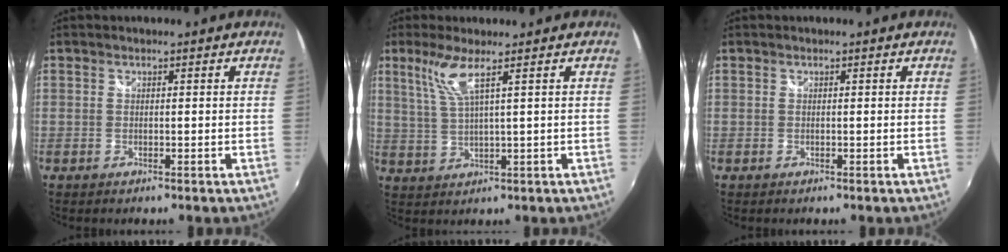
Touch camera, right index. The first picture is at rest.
{"total": 5.3, "force": [2.9, -0.2, 4.4], "torque": [-0.092, -0.007, 0.064]}
{"total": 0.0}